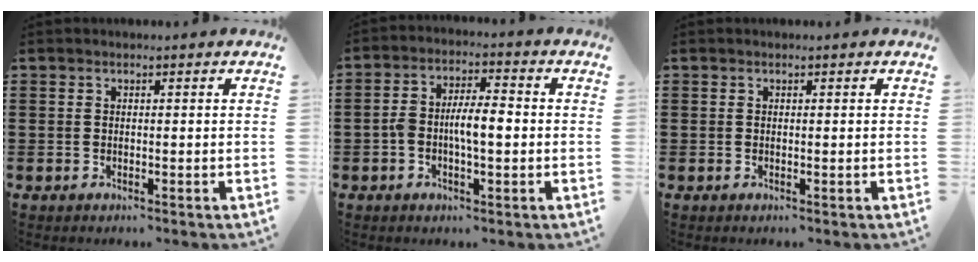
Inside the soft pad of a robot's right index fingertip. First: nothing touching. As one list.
[{"total": 5.8, "force": [-0.9, 2.2, 5.3], "torque": [-0.107, 0.005, -0.022]}, {"total": 0.0}]